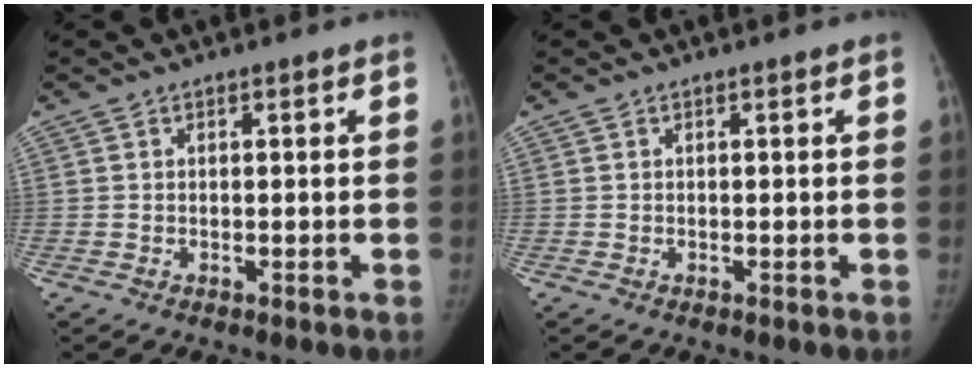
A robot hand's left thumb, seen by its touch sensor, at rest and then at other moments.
{"total": 0.0}